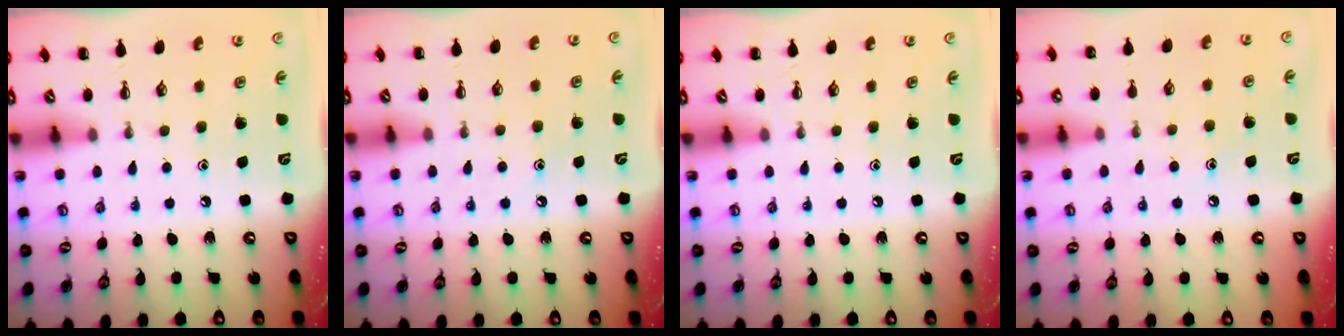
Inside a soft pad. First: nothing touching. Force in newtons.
{"total": 6.1, "press": 5.8, "slide": 1.7}
{"total": 0.0}
{"total": 7.3, "press": 7.1, "slide": 1.8}